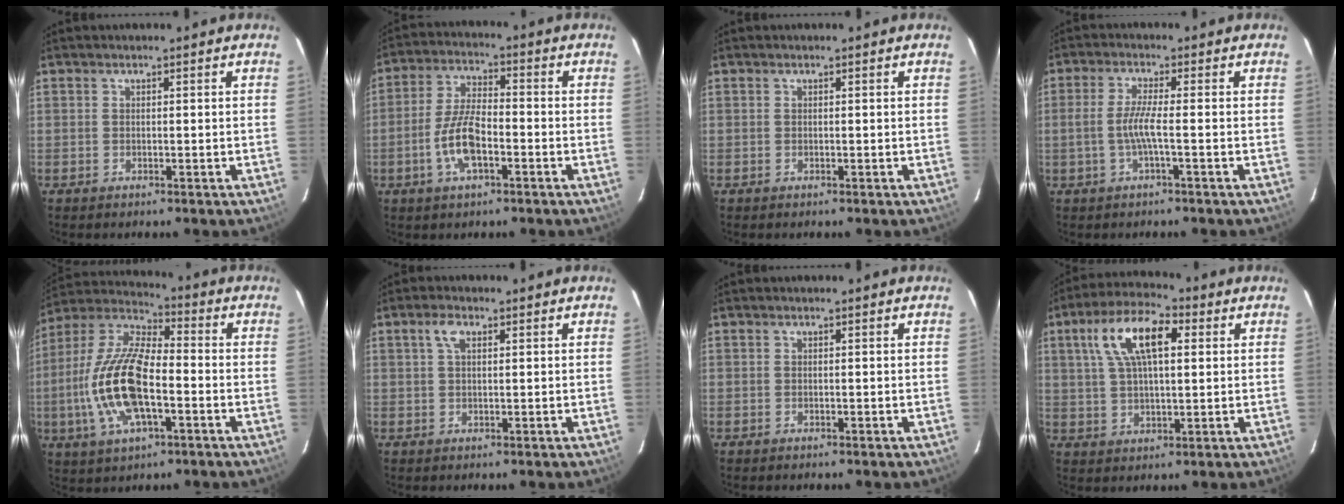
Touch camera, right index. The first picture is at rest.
{"total": 5.8, "force": [-2.2, 3.0, 4.4], "torque": [-0.091, 0.007, -0.038]}
{"total": 0.0}
{"total": 4.3, "force": [-1.2, -0.4, 4.1], "torque": [-0.091, -0.001, -0.023]}
{"total": 17.7, "force": [-4.0, 7.1, 15.7], "torque": [-0.330, -0.001, -0.081]}
{"total": 2.7, "force": [1.1, 1.4, 2.0], "torque": [-0.041, 0.008, 0.021]}
{"total": 0.0}
{"total": 12.6, "force": [4.2, 5.3, 10.6], "torque": [-0.202, 0.029, 0.073]}